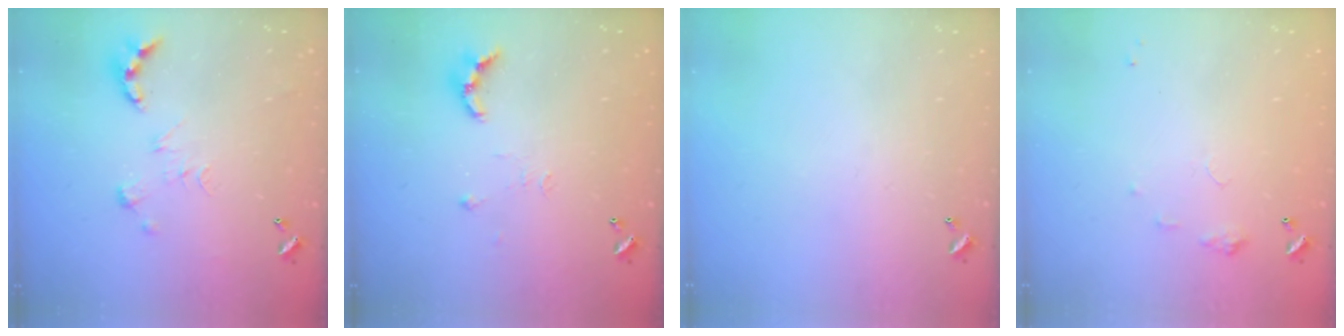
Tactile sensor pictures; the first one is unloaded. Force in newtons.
{"total": 7.7, "press": 7.6, "slide": 0.6}
{"total": 0.0}
{"total": 4.5, "press": 4.4, "slide": 0.5}